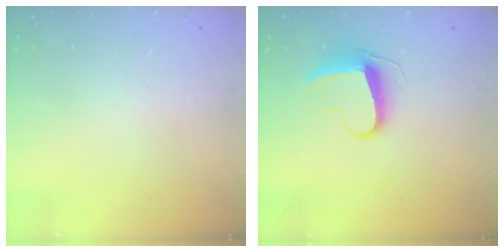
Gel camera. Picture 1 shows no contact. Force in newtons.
{"total": 9.0, "press": 9.0, "slide": 0.6}